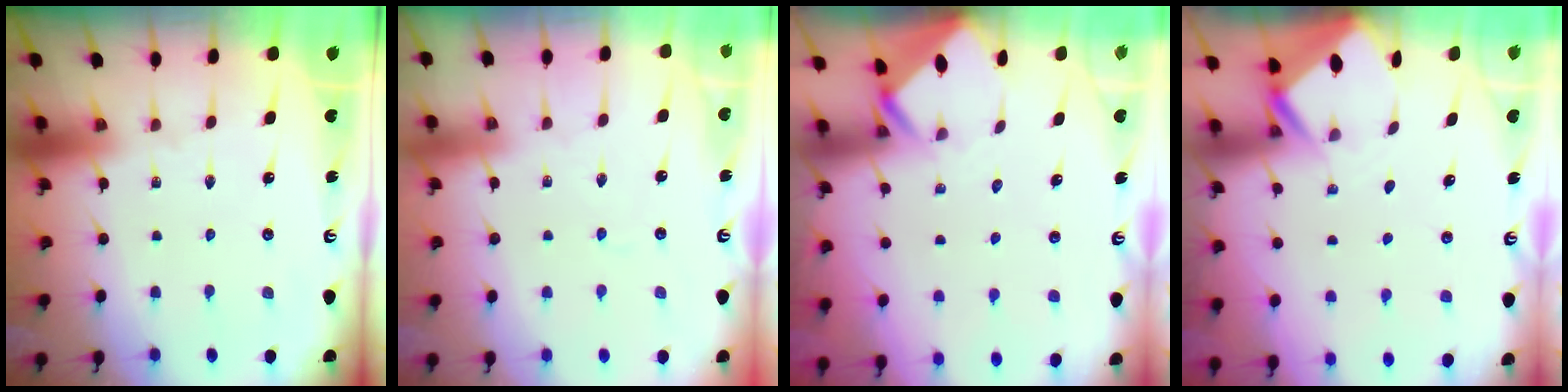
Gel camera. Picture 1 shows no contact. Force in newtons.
{"total": 1.6, "press": 1.6, "slide": 0.3}
{"total": 2.8, "press": 2.8, "slide": 0.2}
{"total": 2.3, "press": 2.3, "slide": 0.1}